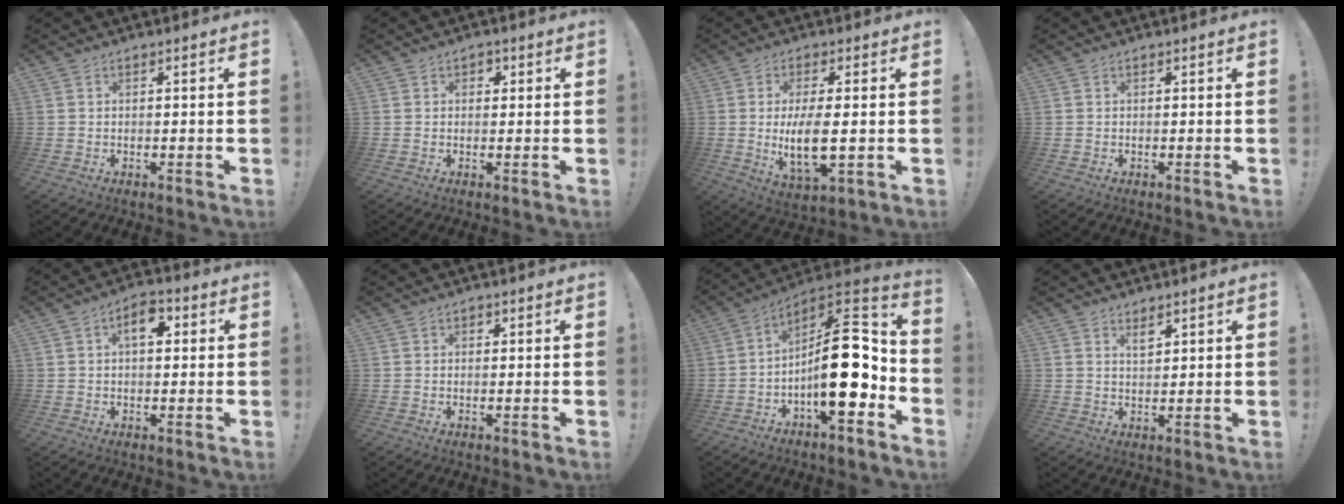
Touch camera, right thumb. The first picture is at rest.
{"total": 2.1, "force": [0.4, 1.9, 0.9], "torque": [-0.005, -0.001, 0.004]}
{"total": 10.9, "force": [-0.2, 4.1, 10.1], "torque": [-0.188, -0.021, -0.008]}
{"total": 0.0}
{"total": 6.4, "force": [1.7, 3.5, 5.1], "torque": [-0.069, 0.005, 0.025]}
{"total": 0.8, "force": [0.1, 0.8, 0.2], "torque": [0.002, 0.000, 0.000]}
{"total": 20.9, "force": [-3.3, 8.0, 19.0], "torque": [-0.288, 0.018, -0.046]}
{"total": 3.2, "force": [2.4, 1.5, 1.5], "torque": [-0.013, -0.015, 0.040]}